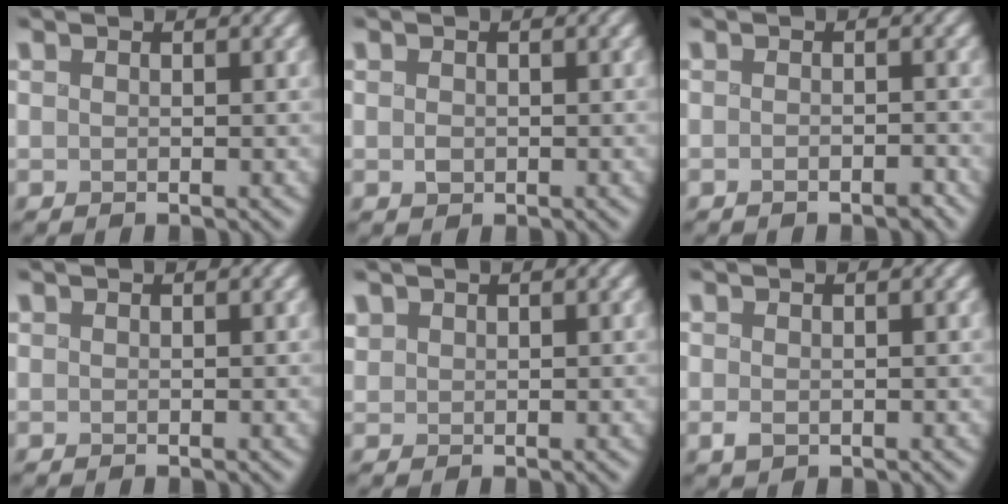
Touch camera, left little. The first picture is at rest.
{"total": 0.8, "force": [-0.1, 0.7, 0.3], "torque": [-0.004, -0.001, 0.001]}
{"total": 1.2, "force": [-1.0, 0.4, 0.6], "torque": [-0.003, -0.004, -0.016]}
{"total": 0.0}
{"total": 1.0, "force": [0.7, 0.6, 0.1], "torque": [-0.005, 0.006, 0.019]}
{"total": 0.6, "force": [0.1, 0.4, 0.4], "torque": [-0.007, -0.002, 0.004]}